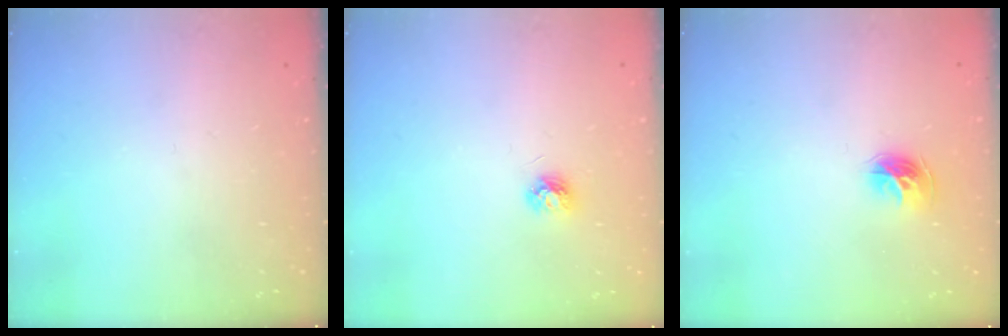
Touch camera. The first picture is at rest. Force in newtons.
{"total": 4.2, "press": 4.2, "slide": 0.3}
{"total": 8.0, "press": 8.0, "slide": 0.7}